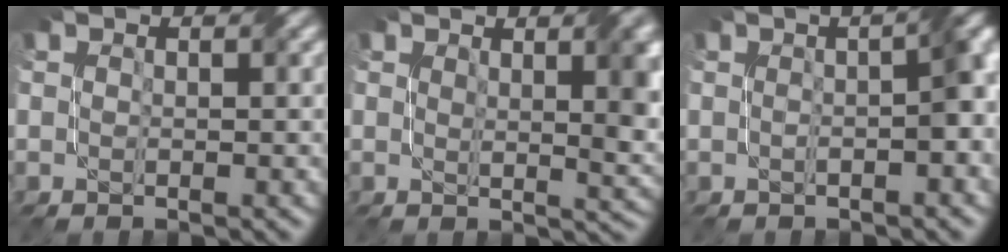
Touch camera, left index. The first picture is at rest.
{"total": 5.1, "force": [1.9, 1.5, 4.5], "torque": [-0.047, -0.002, 0.030]}
{"total": 4.4, "force": [0.0, 1.1, 4.3], "torque": [-0.048, 0.016, 0.002]}